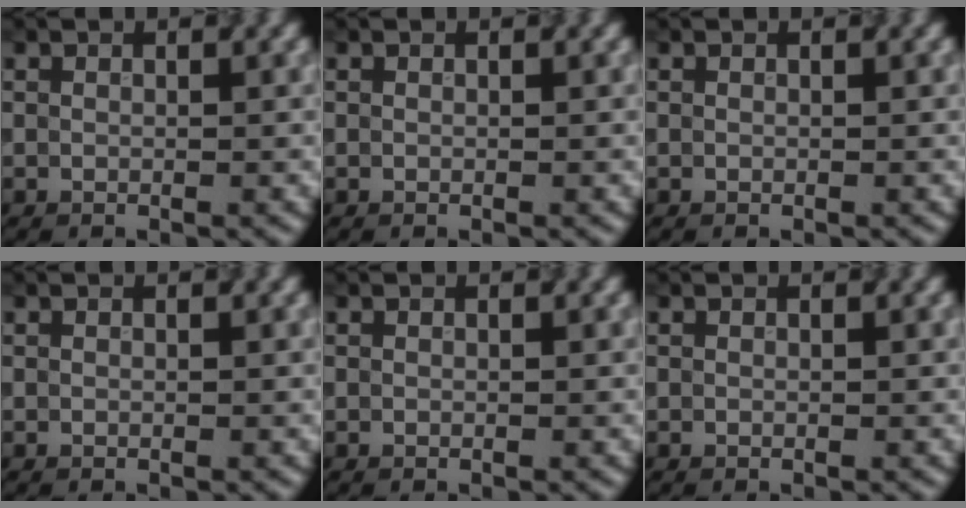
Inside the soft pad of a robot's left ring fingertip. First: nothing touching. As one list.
[{"total": 0.0}, {"total": 0.0}, {"total": 0.0}, {"total": 0.0}, {"total": 0.0}]